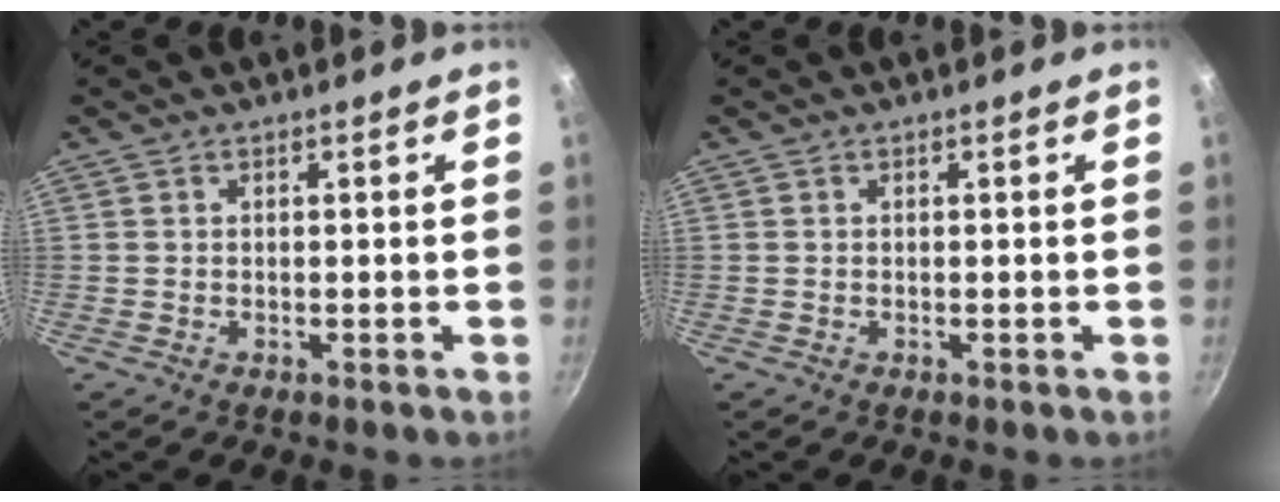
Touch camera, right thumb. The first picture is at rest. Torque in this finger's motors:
{"motor_torque": [0.00, 0.00, -0.03, 0.01, 0.00]}